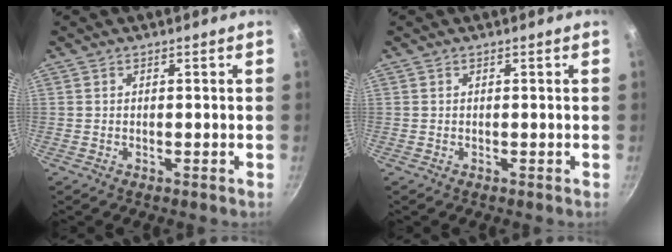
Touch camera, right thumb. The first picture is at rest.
{"total": 0.0}